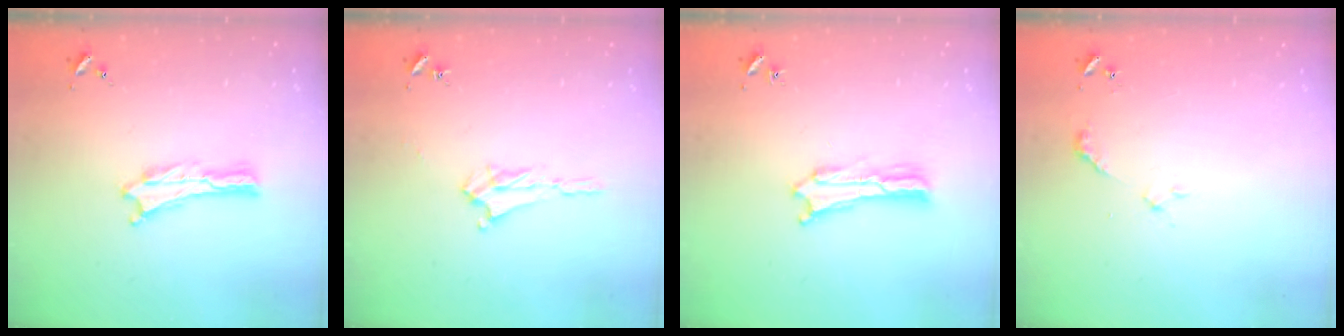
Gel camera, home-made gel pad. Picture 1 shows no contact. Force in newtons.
{"total": 2.4, "press": 2.4, "slide": 0.4}
{"total": 1.2, "press": 1.2, "slide": 0.2}
{"total": 2.3, "press": 2.3, "slide": 0.1}